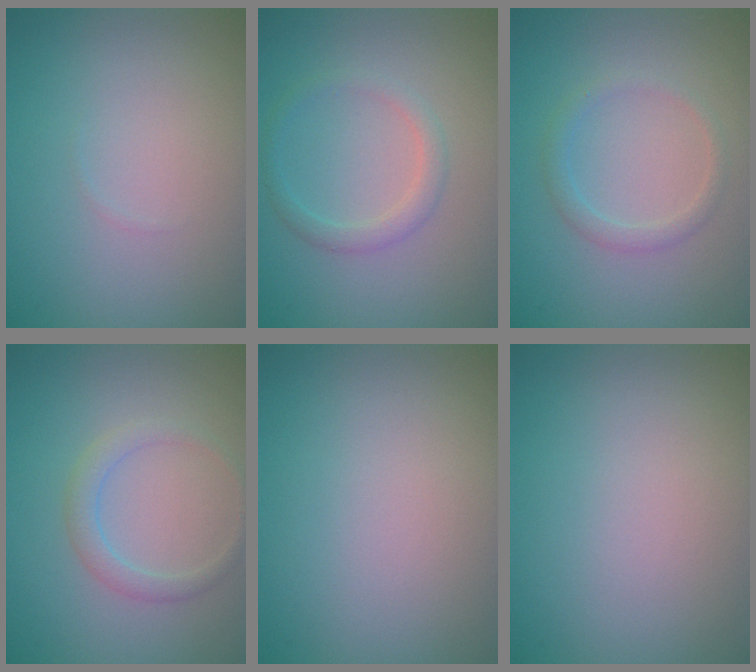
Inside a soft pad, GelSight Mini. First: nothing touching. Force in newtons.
{"total": 1.7, "press": 1.7, "slide": 0.0}
{"total": 1.5, "press": 1.5, "slide": 0.1}
{"total": 1.8, "press": 1.8, "slide": 0.0}
{"total": 0.0}
{"total": 0.0}